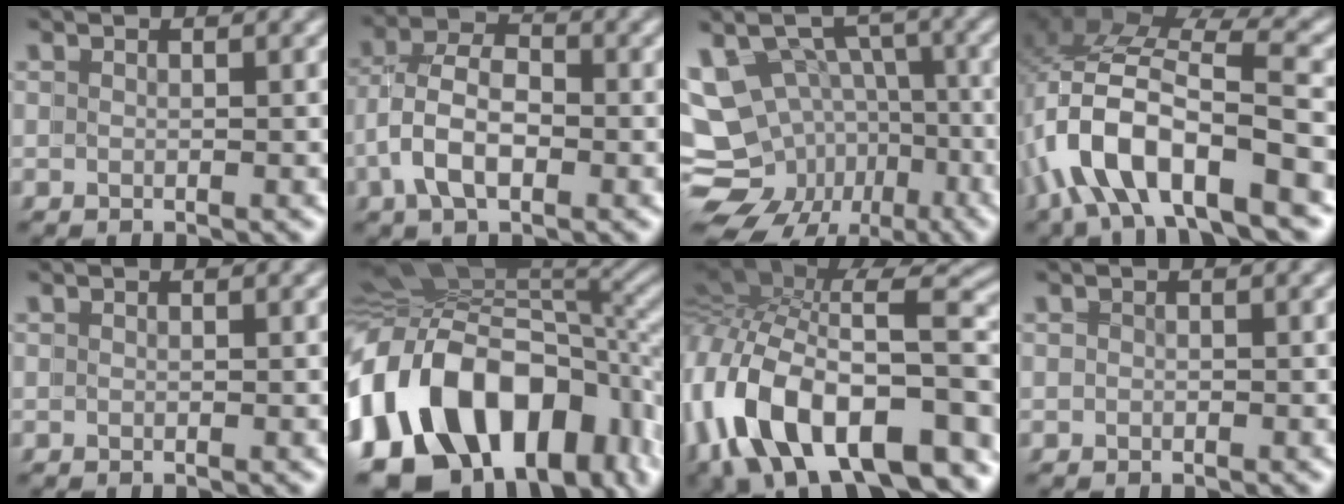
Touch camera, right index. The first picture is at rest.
{"total": 4.2, "force": [-0.8, 2.6, 3.2], "torque": [-0.067, -0.015, -0.010]}
{"total": 15.8, "force": [-4.8, 13.2, 7.2], "torque": [-0.146, -0.071, -0.063]}
{"total": 8.5, "force": [-0.5, 4.9, 7.0], "torque": [-0.151, -0.007, -0.012]}
{"total": 0.0}
{"total": 21.1, "force": [-3.2, 14.9, 14.7], "torque": [-0.269, -0.022, -0.052]}
{"total": 16.4, "force": [-2.5, 10.0, 12.8], "torque": [-0.246, -0.017, -0.034]}
{"total": 0.7, "force": [-0.4, -0.5, -0.4], "torque": [0.009, -0.005, -0.005]}